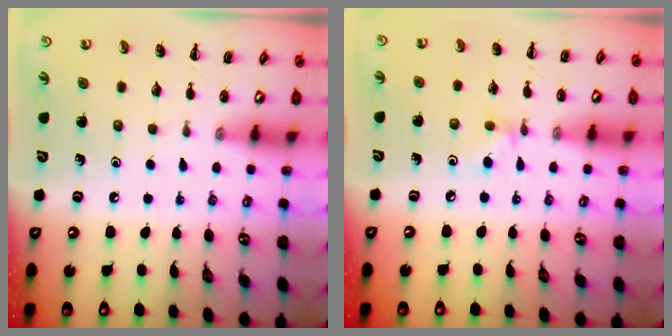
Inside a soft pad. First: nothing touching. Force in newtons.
{"total": 2.9, "press": 2.6, "slide": 1.2}